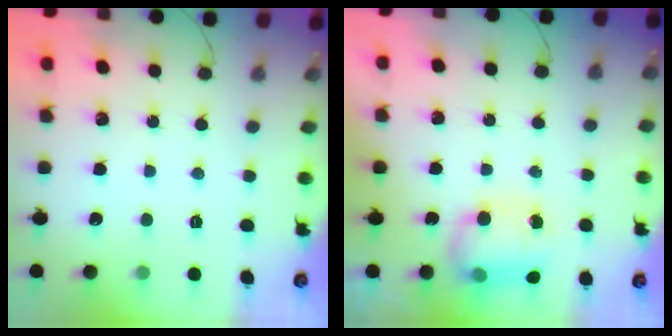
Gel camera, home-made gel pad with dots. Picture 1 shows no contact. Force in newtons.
{"total": 11.7, "press": 9.4, "slide": 7.0}